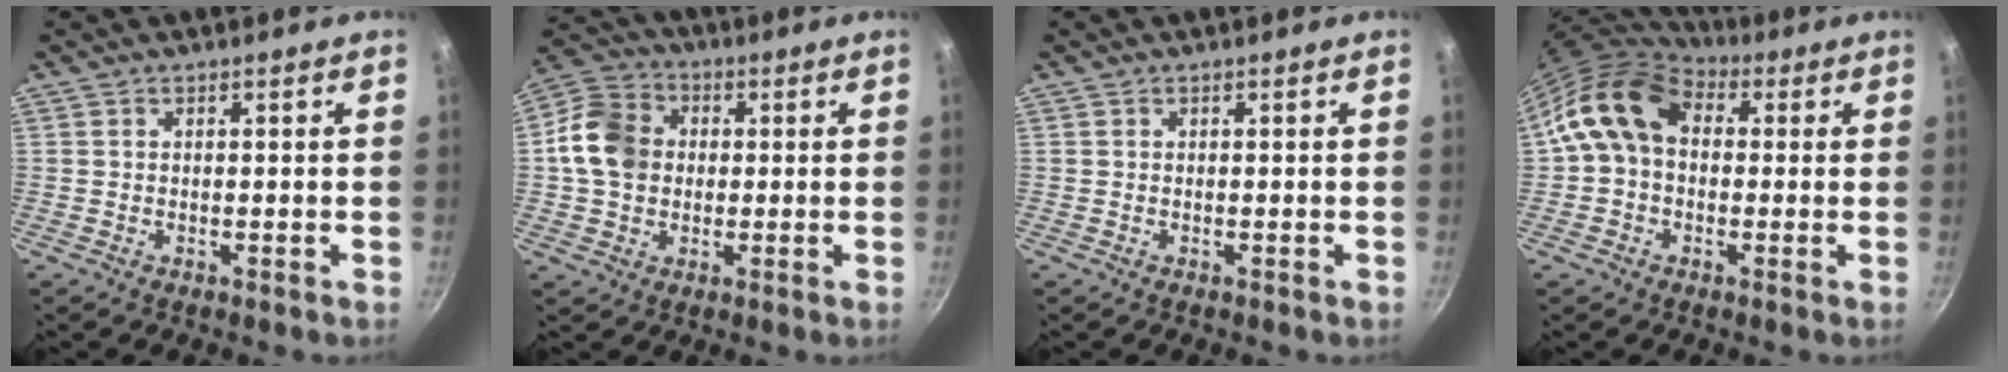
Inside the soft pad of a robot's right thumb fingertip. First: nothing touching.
{"total": 11.2, "force": [0.5, 9.2, 6.4], "torque": [-0.095, 0.015, -0.010]}
{"total": 0.0}
{"total": 12.2, "force": [1.7, 9.1, 8.0], "torque": [-0.118, 0.022, 0.010]}